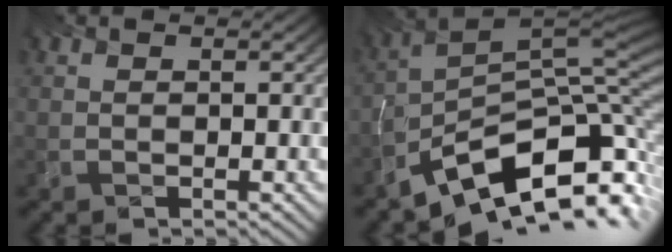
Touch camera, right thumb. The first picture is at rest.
{"total": 13.5, "force": [-10.5, 4.1, 7.3], "torque": [-0.117, -0.001, -0.191]}